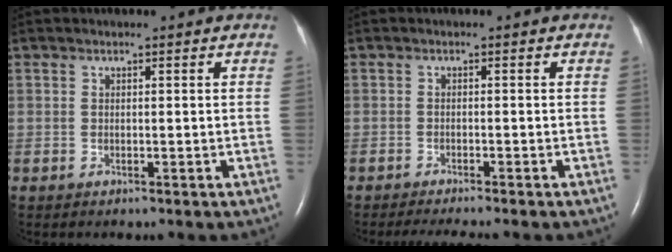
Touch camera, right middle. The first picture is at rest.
{"total": 4.4, "force": [-3.9, -0.3, 2.1], "torque": [-0.028, -0.010, -0.059]}